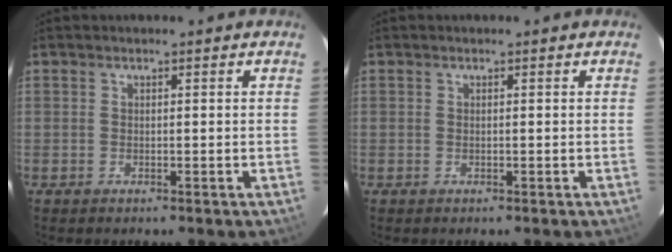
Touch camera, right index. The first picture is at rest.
{"total": 0.0}